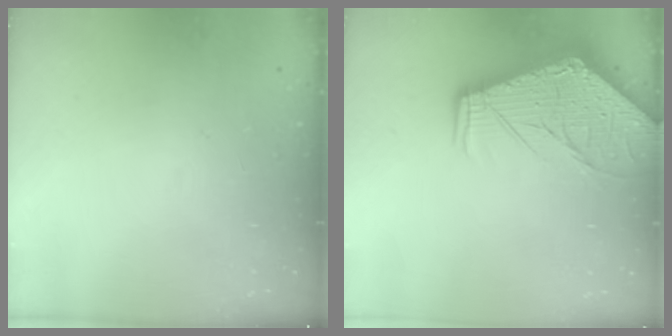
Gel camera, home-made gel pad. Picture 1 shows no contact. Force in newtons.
{"total": 13.1, "press": 13.0, "slide": 1.7}